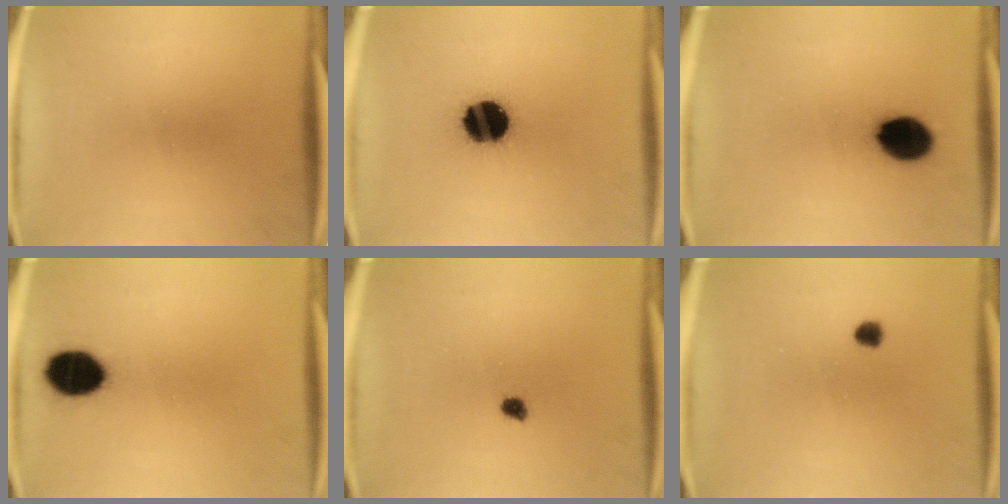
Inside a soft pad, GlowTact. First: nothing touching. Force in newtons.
{"total": 15.4}
{"total": 10.8}
{"total": 10.4}
{"total": 1.8}
{"total": 2.3}